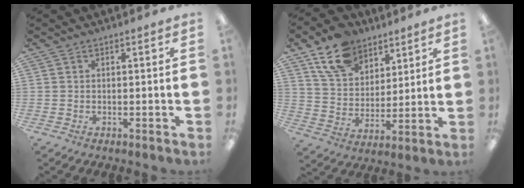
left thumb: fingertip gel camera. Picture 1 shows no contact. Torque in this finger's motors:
{"motor_torque": [2.05, 1.31, 1.62, -1.08, 0.13]}